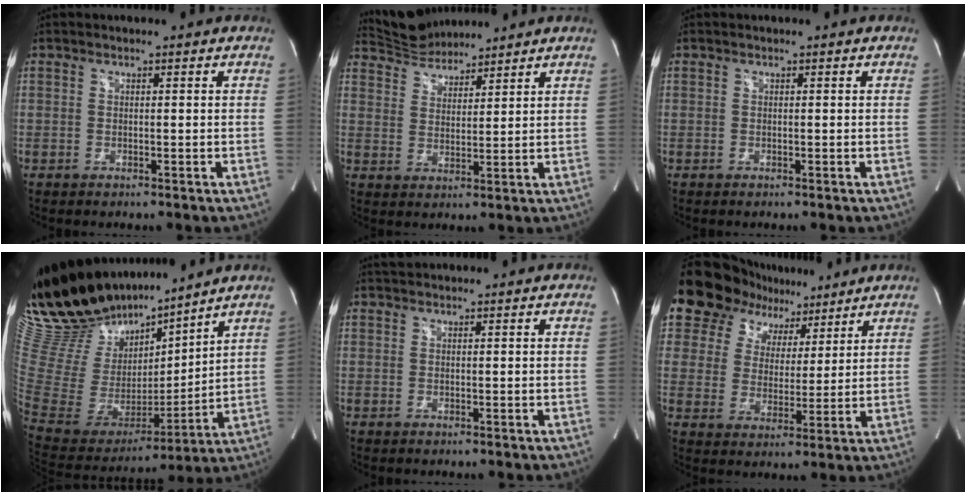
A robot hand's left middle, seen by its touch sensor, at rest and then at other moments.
{"total": 7.0, "force": [6.9, 1.2, 0.9], "torque": [-0.025, 0.018, 0.130]}
{"total": 0.0}
{"total": 23.6, "force": [20.0, 6.6, 10.6], "torque": [-0.208, -0.008, 0.361]}
{"total": 1.5, "force": [1.4, 0.4, 0.4], "torque": [-0.011, 0.013, 0.025]}
{"total": 13.6, "force": [9.9, 8.5, 3.9], "torque": [-0.063, 0.033, 0.157]}